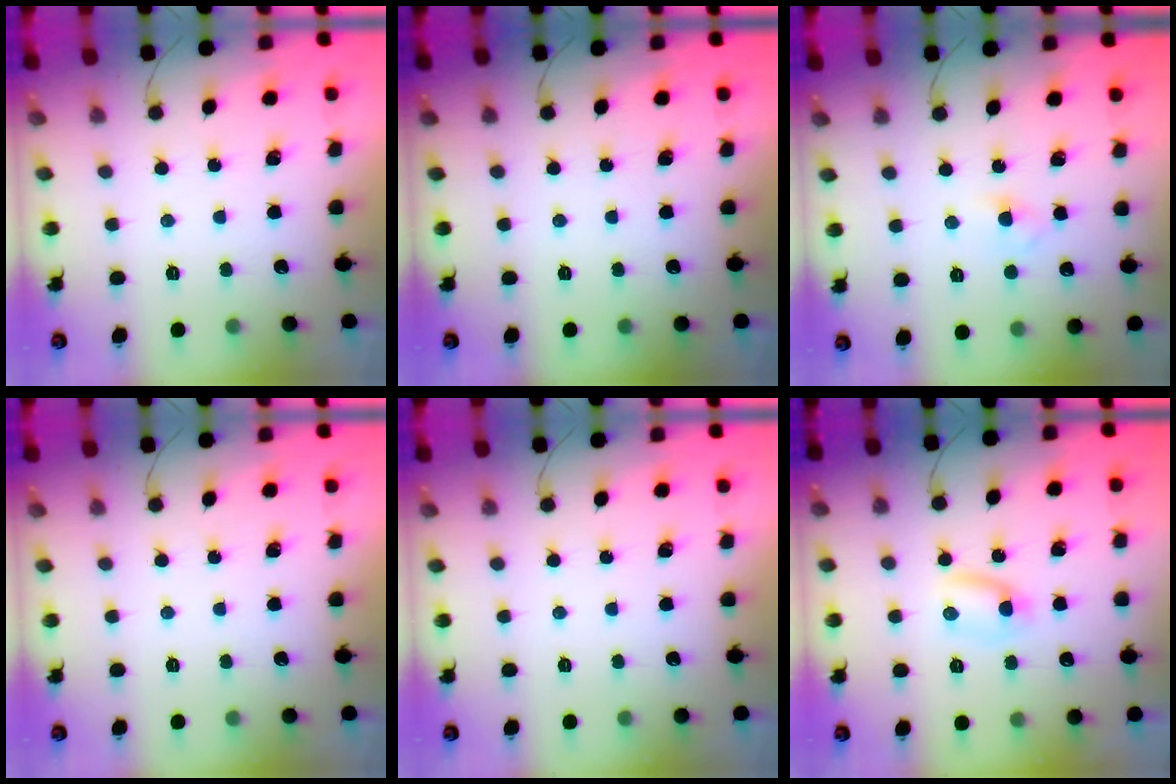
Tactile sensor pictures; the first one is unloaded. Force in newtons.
{"total": 0.0}
{"total": 2.5, "press": 2.4, "slide": 0.6}
{"total": 0.0}
{"total": 0.0}
{"total": 3.7, "press": 3.5, "slide": 1.2}